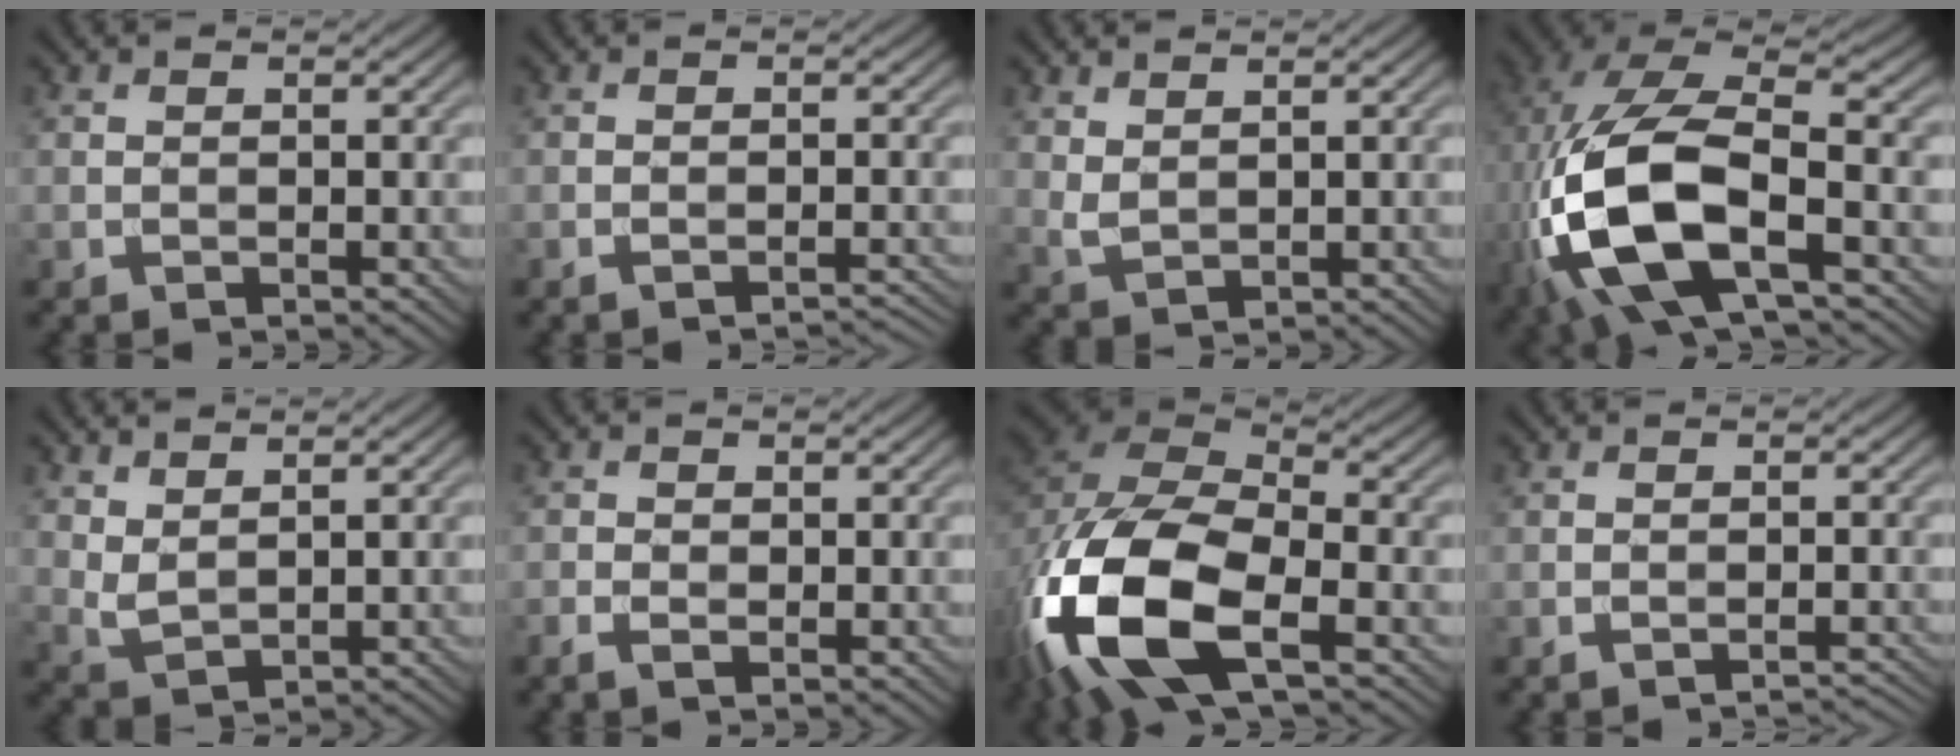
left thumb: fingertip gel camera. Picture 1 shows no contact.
{"total": 2.0, "force": [-1.7, 0.2, 1.0], "torque": [-0.009, 0.004, -0.030]}
{"total": 2.2, "force": [1.7, 0.8, 1.2], "torque": [-0.034, -0.001, 0.042]}
{"total": 18.1, "force": [-4.8, 8.6, 15.2], "torque": [-0.367, -0.030, -0.074]}
{"total": 3.0, "force": [2.3, 1.0, 1.7], "torque": [-0.047, -0.002, 0.053]}
{"total": 1.6, "force": [-0.6, 1.0, 1.1], "torque": [-0.025, -0.003, -0.013]}
{"total": 17.4, "force": [-6.2, 9.3, 13.4], "torque": [-0.324, -0.049, -0.113]}
{"total": 1.8, "force": [-1.6, 0.2, 0.8], "torque": [-0.005, 0.004, -0.027]}